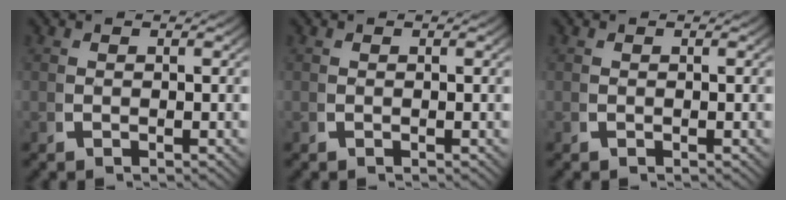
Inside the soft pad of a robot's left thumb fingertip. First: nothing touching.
{"total": 0.0}
{"total": 0.0}